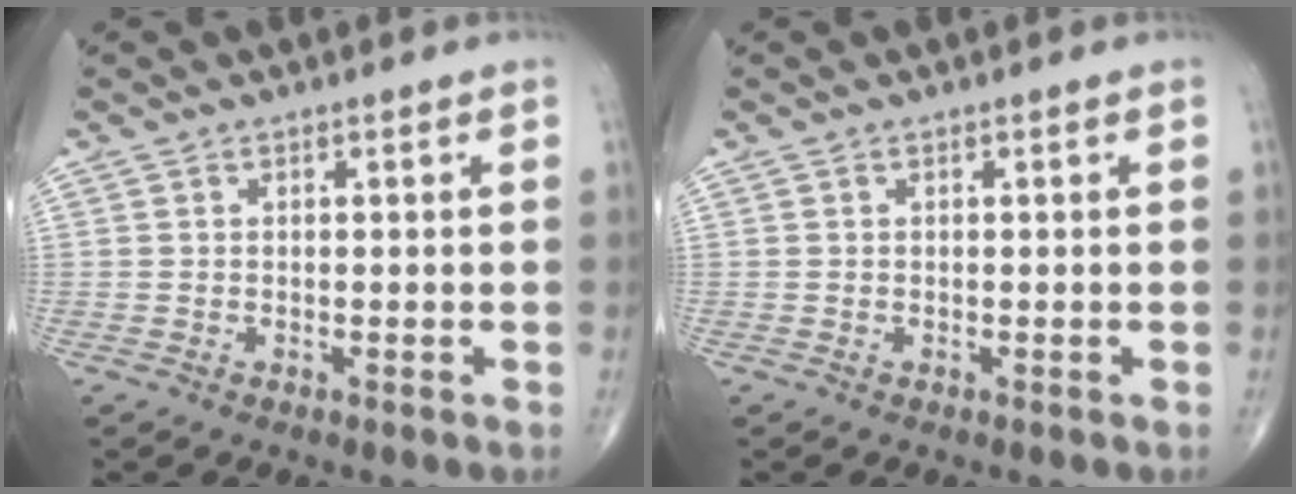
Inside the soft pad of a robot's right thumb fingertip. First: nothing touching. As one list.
[{"total": 0.0}]